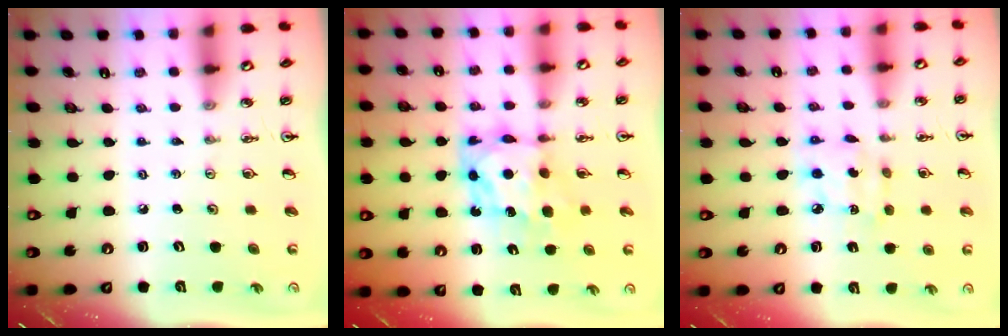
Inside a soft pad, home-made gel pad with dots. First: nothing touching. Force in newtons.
{"total": 7.0, "press": 7.0, "slide": 0.8}
{"total": 5.8, "press": 5.8, "slide": 0.3}